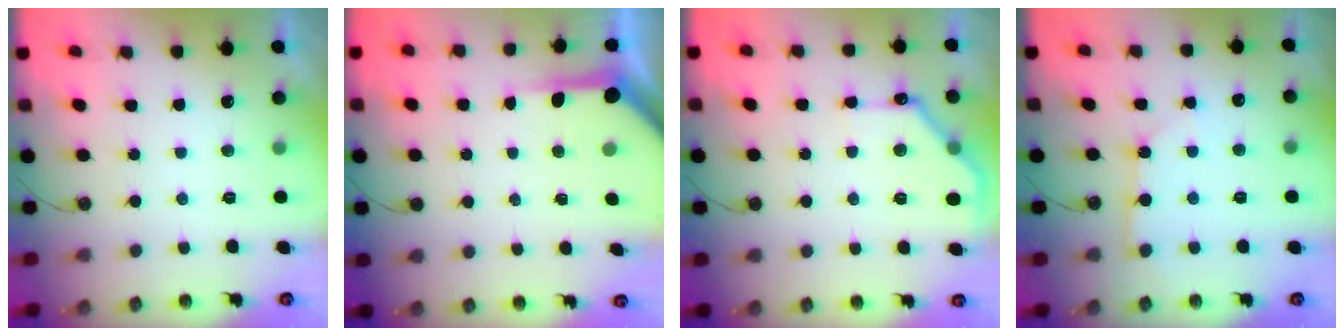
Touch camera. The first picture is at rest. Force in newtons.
{"total": 5.6, "press": 5.6, "slide": 0.2}
{"total": 12.6, "press": 12.6, "slide": 0.7}
{"total": 3.0, "press": 2.9, "slide": 0.3}